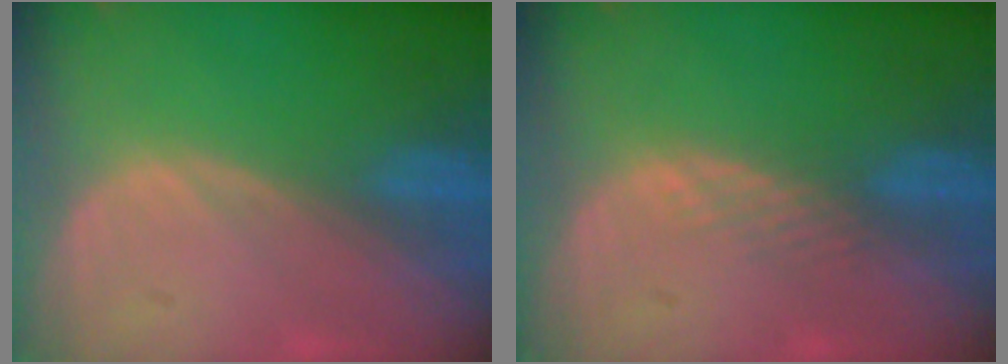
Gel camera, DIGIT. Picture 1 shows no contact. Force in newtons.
{"total": 1.6, "press": 1.6, "slide": 0.1}